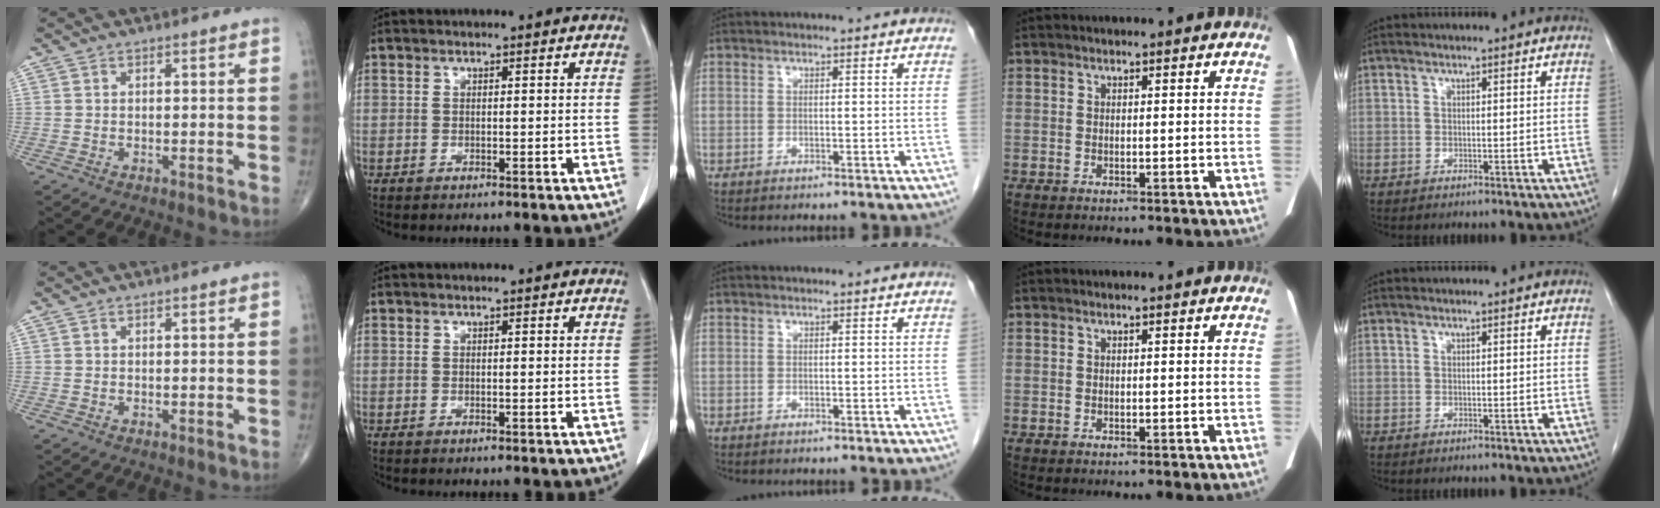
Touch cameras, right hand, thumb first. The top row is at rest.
{}